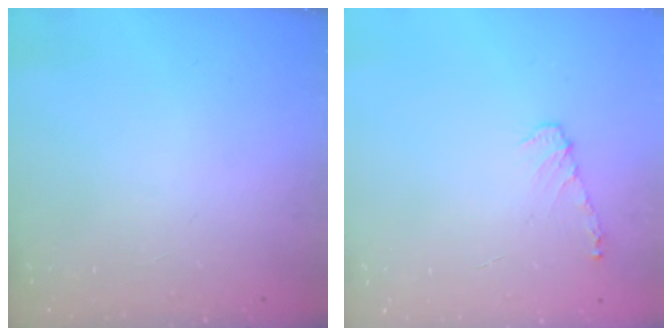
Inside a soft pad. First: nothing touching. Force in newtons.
{"total": 6.4, "press": 6.3, "slide": 0.6}